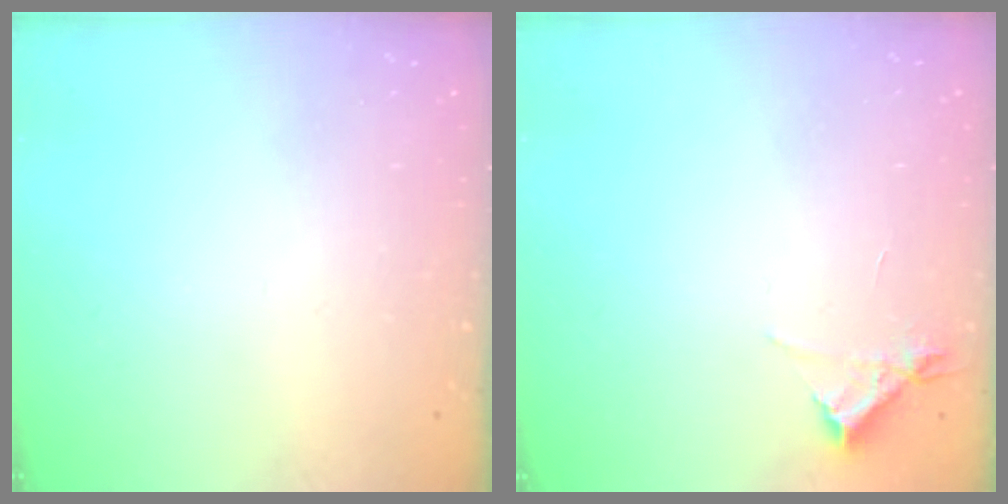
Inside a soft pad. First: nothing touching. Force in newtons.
{"total": 5.0, "press": 4.9, "slide": 0.7}